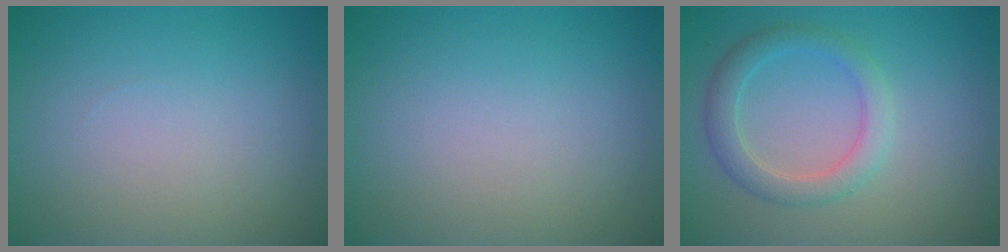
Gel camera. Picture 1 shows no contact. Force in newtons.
{"total": 0.0}
{"total": 3.1, "press": 3.1, "slide": 0.2}